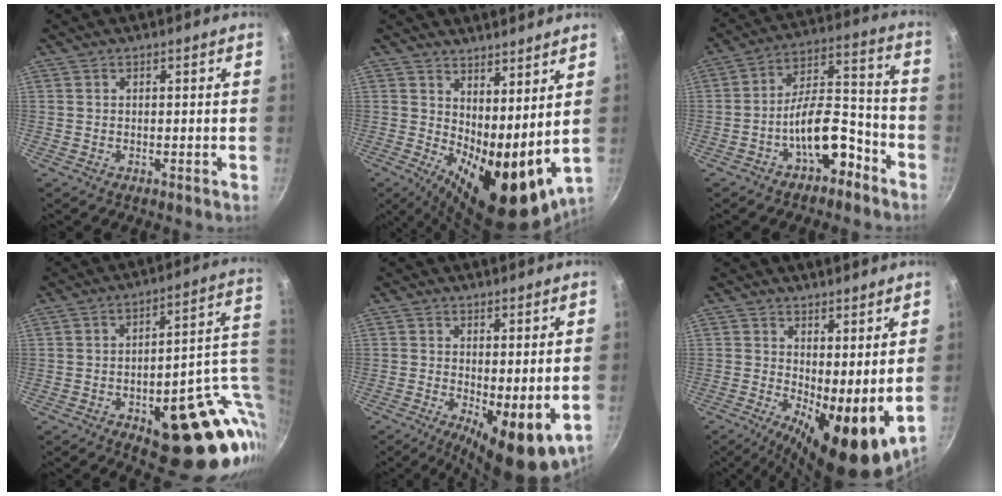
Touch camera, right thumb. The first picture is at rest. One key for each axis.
{"total": 15.9, "fx": 4.3, "fy": 7.0, "fz": 13.6, "tx": -0.172, "ty": -0.040, "tz": 0.078}
{"total": 12.4, "fx": -6.5, "fy": 5.9, "fz": 8.8, "tx": -0.107, "ty": 0.081, "tz": -0.102}
{"total": 24.7, "fx": -5.2, "fy": 10.9, "fz": 21.5, "tx": -0.206, "ty": 0.013, "tz": -0.057}
{"total": 9.7, "fx": -0.5, "fy": 3.8, "fz": 8.9, "tx": -0.110, "ty": -0.015, "tz": 0.003}
{"total": 13.1, "fx": 1.8, "fy": 5.4, "fz": 11.7, "tx": -0.157, "ty": -0.025, "tz": 0.033}